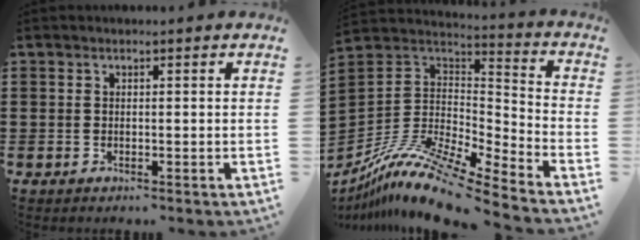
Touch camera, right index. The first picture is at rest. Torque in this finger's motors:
{"motor_torque": [-0.42, 0.36, 0.39, 0.21]}